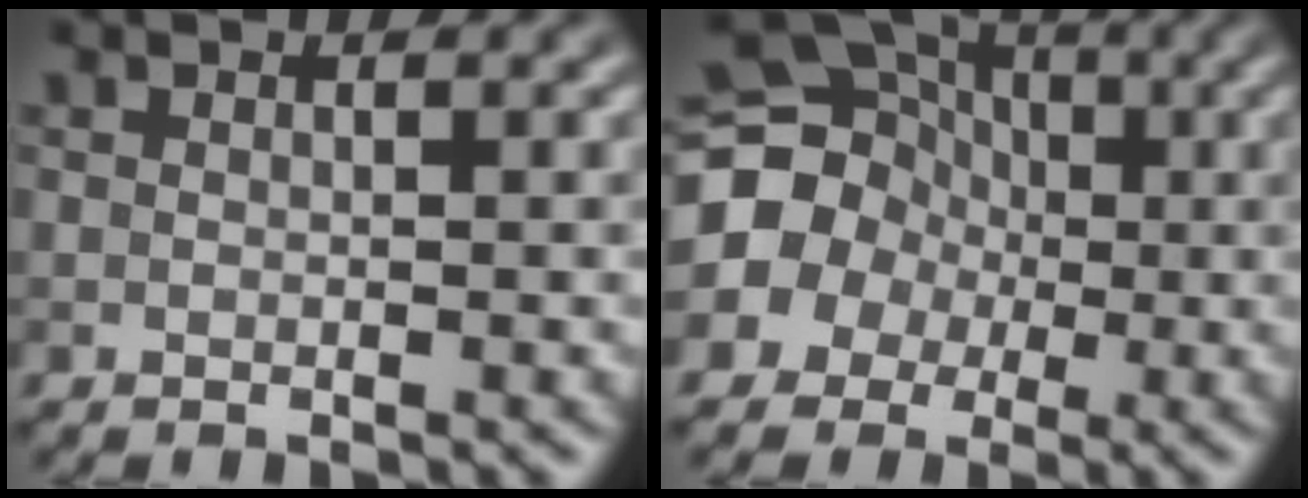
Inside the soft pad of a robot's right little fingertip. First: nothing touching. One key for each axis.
{"total": 12.3, "fx": -0.6, "fy": 11.5, "fz": 4.3, "tx": -0.106, "ty": 0.021, "tz": -0.049}